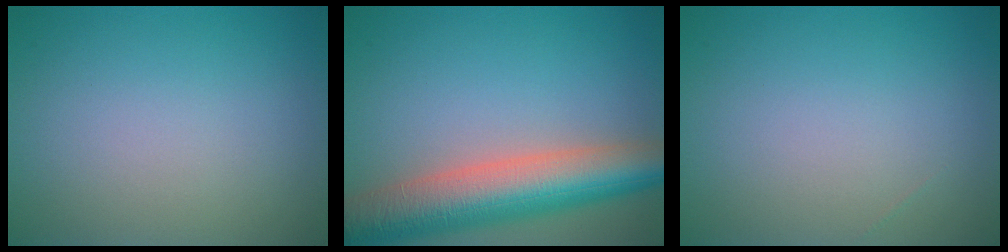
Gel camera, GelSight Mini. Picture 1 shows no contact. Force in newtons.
{"total": 9.3, "press": 9.2, "slide": 0.6}
{"total": 0.0}